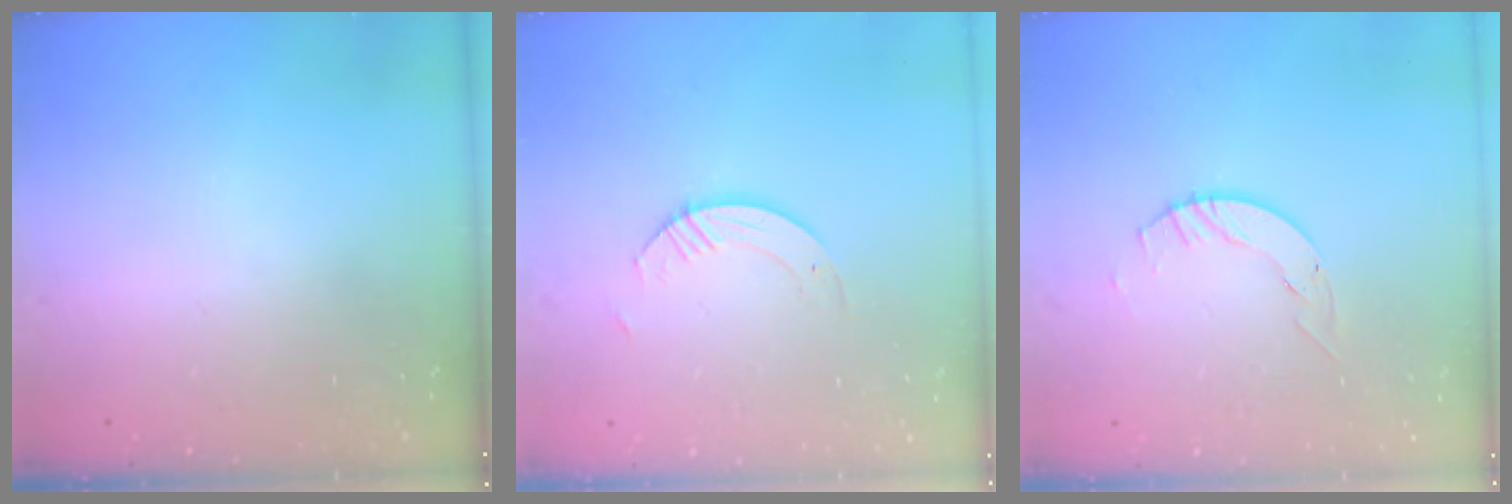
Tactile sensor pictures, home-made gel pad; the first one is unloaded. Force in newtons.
{"total": 3.7, "press": 3.7, "slide": 0.3}
{"total": 2.1, "press": 2.1, "slide": 0.3}